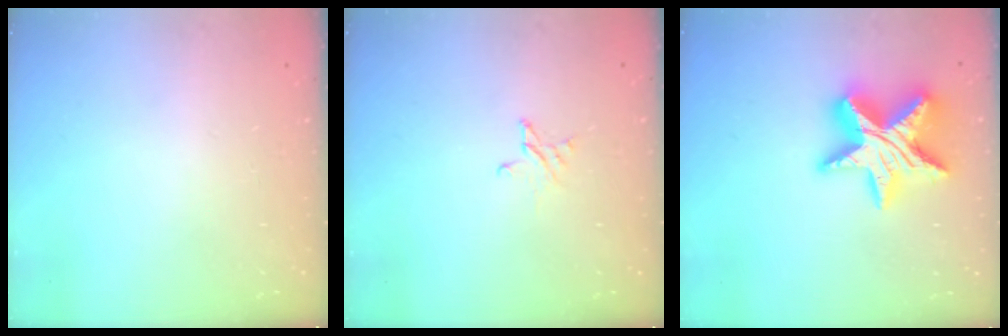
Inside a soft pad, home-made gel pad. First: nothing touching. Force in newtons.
{"total": 3.2, "press": 3.2, "slide": 0.3}
{"total": 19.1, "press": 19.0, "slide": 1.1}